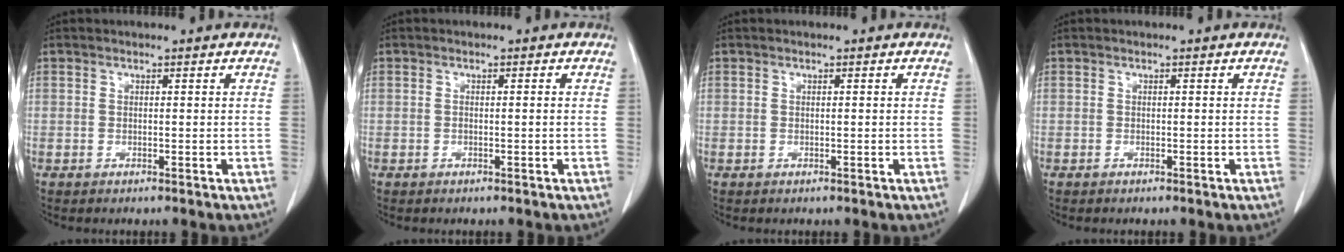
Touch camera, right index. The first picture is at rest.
{"total": 0.7, "force": [-0.2, -0.1, 0.7], "torque": [-0.014, 0.002, 0.000]}
{"total": 0.0}
{"total": 0.0}